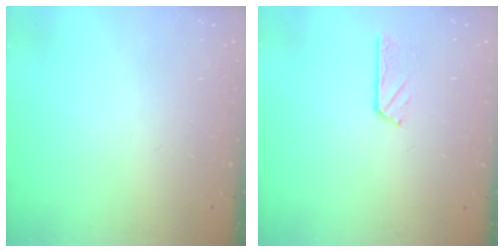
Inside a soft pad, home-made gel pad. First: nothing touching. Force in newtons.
{"total": 2.7, "press": 2.7, "slide": 0.3}